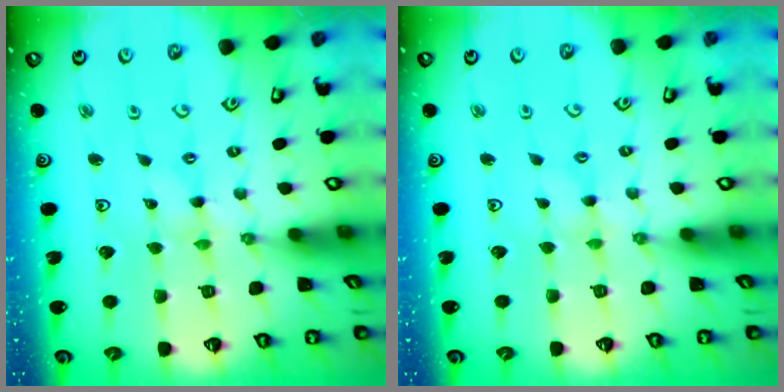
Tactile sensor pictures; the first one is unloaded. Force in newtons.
{"total": 1.2, "press": 1.2, "slide": 0.3}